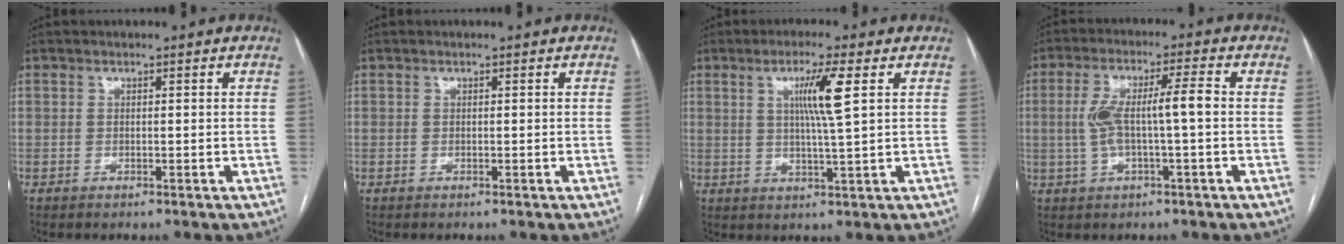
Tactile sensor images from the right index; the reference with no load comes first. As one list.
[{"total": 0.0}, {"total": 6.7, "force": [2.1, -0.6, 6.4], "torque": [-0.116, -0.004, 0.039]}, {"total": 8.0, "force": [0.0, 1.1, 7.9], "torque": [-0.159, 0.021, -0.001]}]